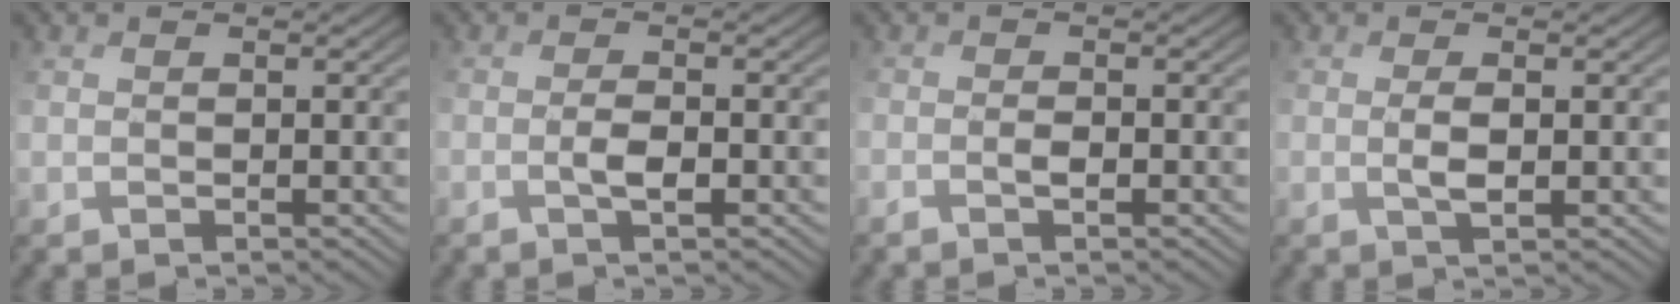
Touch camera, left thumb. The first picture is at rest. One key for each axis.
{"total": 1.9, "fx": -0.4, "fy": -0.1, "fz": 1.8, "tx": -0.034, "ty": 0.011, "tz": -0.005}
{"total": 1.3, "fx": -0.6, "fy": 0.0, "fz": 1.2, "tx": -0.021, "ty": 0.008, "tz": -0.012}
{"total": 1.9, "fx": 0.5, "fy": -0.1, "fz": 1.8, "tx": -0.036, "ty": 0.007, "tz": 0.016}